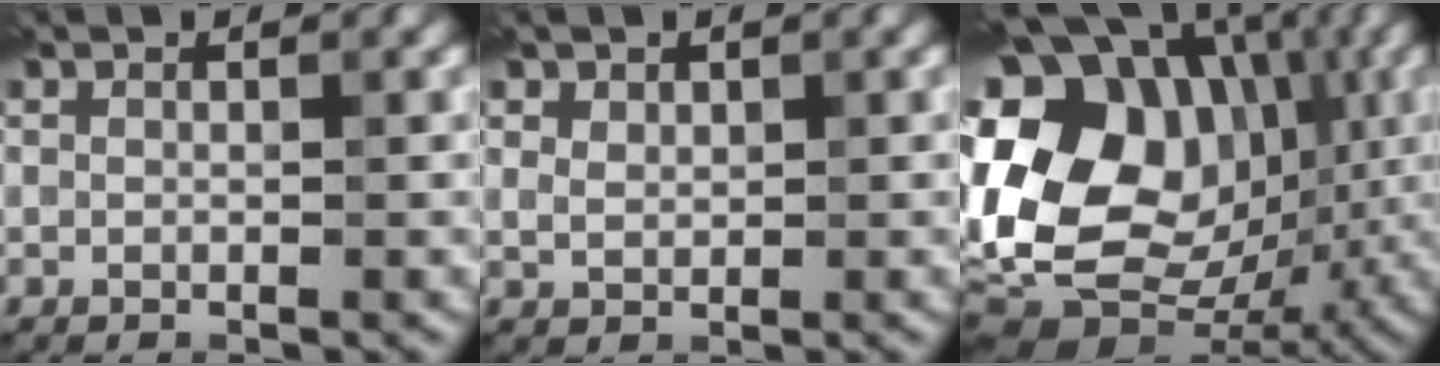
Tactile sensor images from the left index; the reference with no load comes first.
{"total": 2.7, "force": [1.5, 1.8, 1.2], "torque": [-0.040, 0.004, 0.040]}
{"total": 19.1, "force": [0.0, 14.3, 12.7], "torque": [-0.230, 0.010, 0.018]}